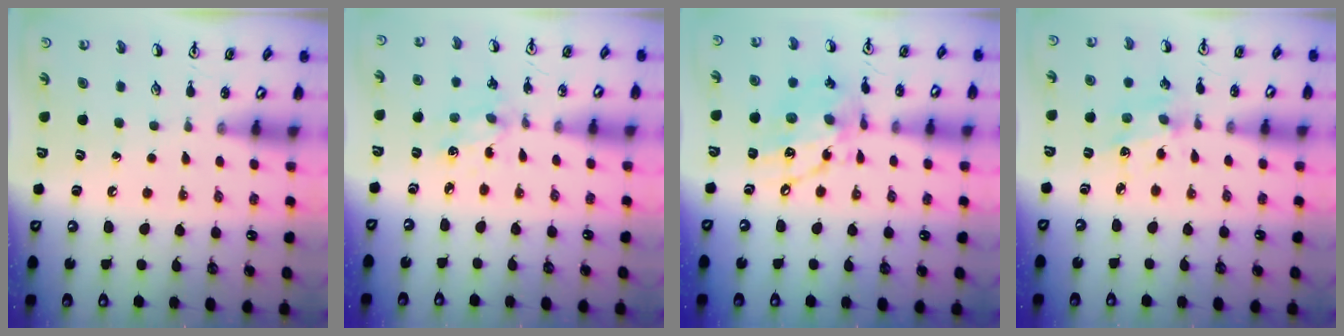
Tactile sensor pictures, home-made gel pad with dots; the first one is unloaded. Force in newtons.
{"total": 2.5, "press": 2.4, "slide": 0.6}
{"total": 14.6, "press": 14.5, "slide": 0.9}
{"total": 4.5, "press": 4.5, "slide": 0.4}